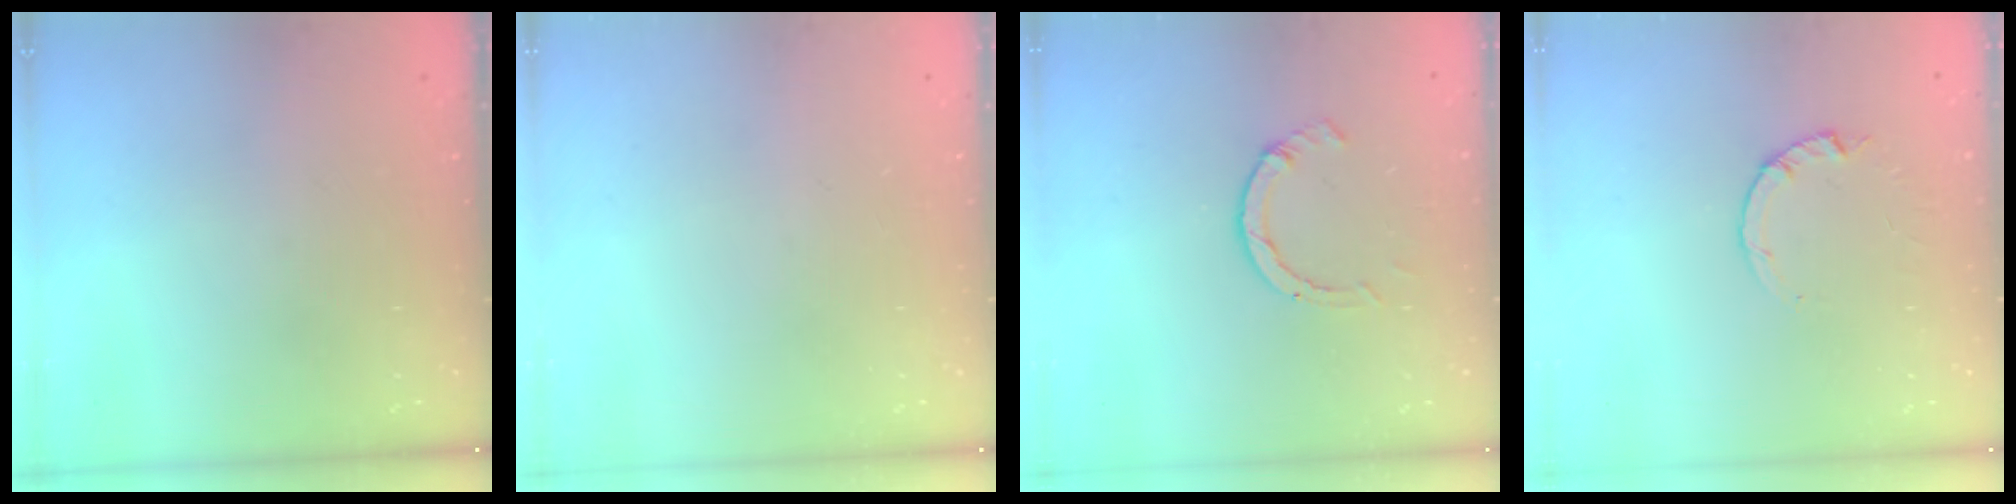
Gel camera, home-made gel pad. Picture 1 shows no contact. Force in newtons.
{"total": 0.0}
{"total": 2.3, "press": 2.3, "slide": 0.3}
{"total": 1.0, "press": 0.9, "slide": 0.3}